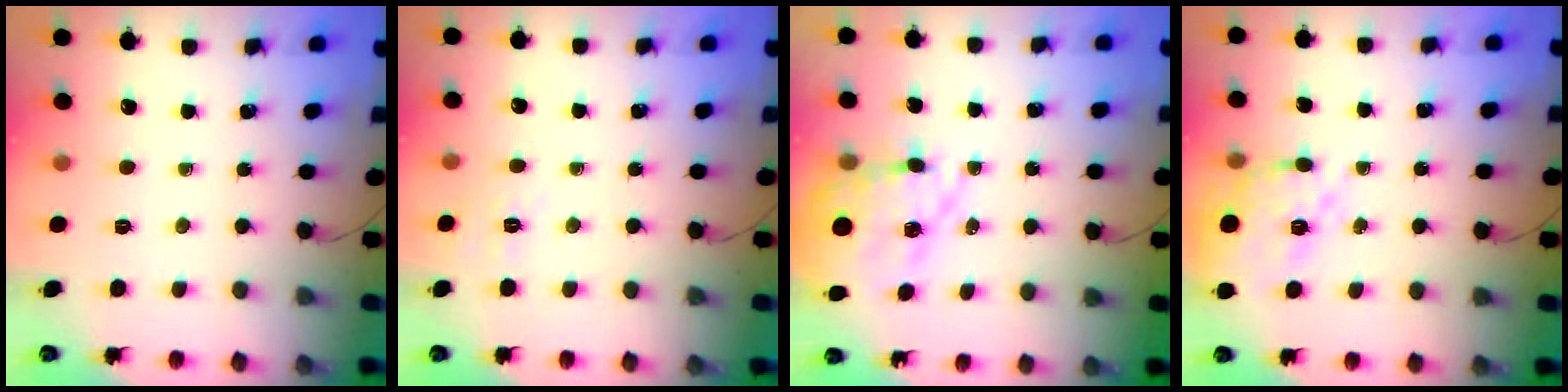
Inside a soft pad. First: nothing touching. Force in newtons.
{"total": 2.0, "press": 0.8, "slide": 1.8}
{"total": 18.7, "press": 18.3, "slide": 4.2}
{"total": 12.5, "press": 12.3, "slide": 2.0}